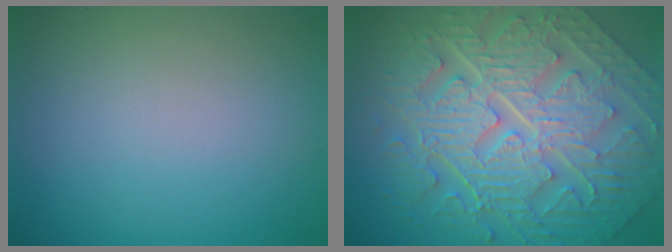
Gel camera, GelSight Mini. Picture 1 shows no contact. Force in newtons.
{"total": 11.6, "press": 7.9, "slide": 8.4}